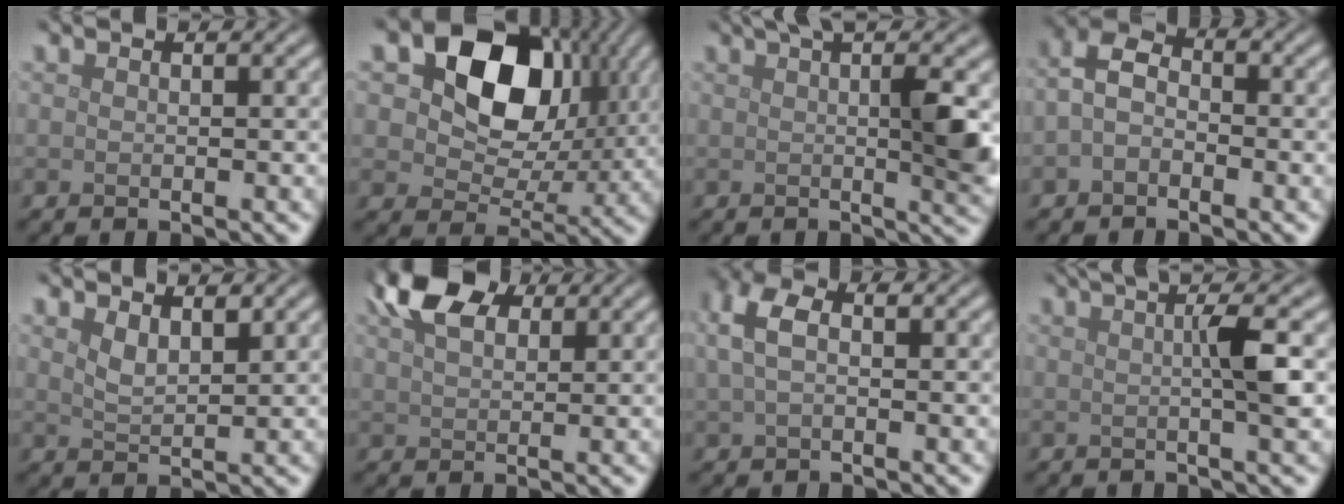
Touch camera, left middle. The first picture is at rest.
{"total": 11.9, "force": [3.9, 8.2, 7.7], "torque": [-0.121, 0.001, 0.058]}
{"total": 6.4, "force": [1.7, 1.2, 6.1], "torque": [-0.078, 0.001, 0.028]}
{"total": 2.9, "force": [-0.8, 2.1, 1.9], "torque": [-0.042, 0.009, -0.026]}
{"total": 2.1, "force": [1.4, 0.9, 1.4], "torque": [-0.031, -0.005, 0.029]}
{"total": 7.5, "force": [4.3, 4.1, 4.6], "torque": [-0.096, 0.026, 0.064]}
{"total": 3.7, "force": [1.1, 2.2, 2.8], "torque": [-0.068, 0.008, 0.016]}
{"total": 4.5, "force": [0.9, 0.7, 4.4], "torque": [-0.065, 0.006, 0.014]}